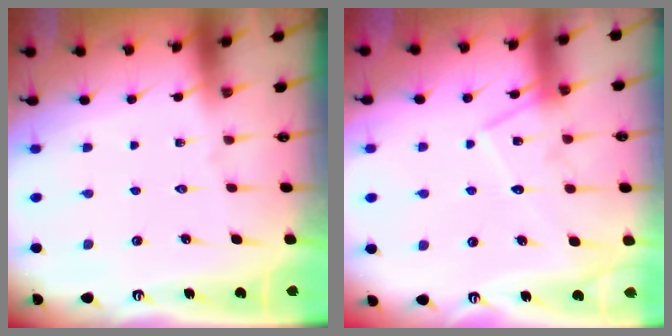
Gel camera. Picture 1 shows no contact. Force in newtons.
{"total": 13.2, "press": 13.2, "slide": 0.8}